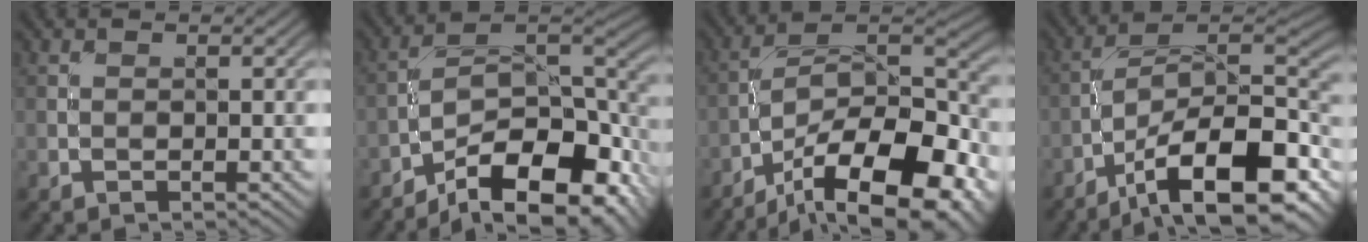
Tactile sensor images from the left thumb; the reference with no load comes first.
{"total": 15.6, "force": [-9.5, 6.4, 10.6], "torque": [-0.193, -0.025, -0.146]}
{"total": 18.8, "force": [-12.1, 7.0, 12.5], "torque": [-0.188, -0.024, -0.189]}
{"total": 16.8, "force": [-9.2, 6.6, 12.4], "torque": [-0.190, -0.011, -0.165]}